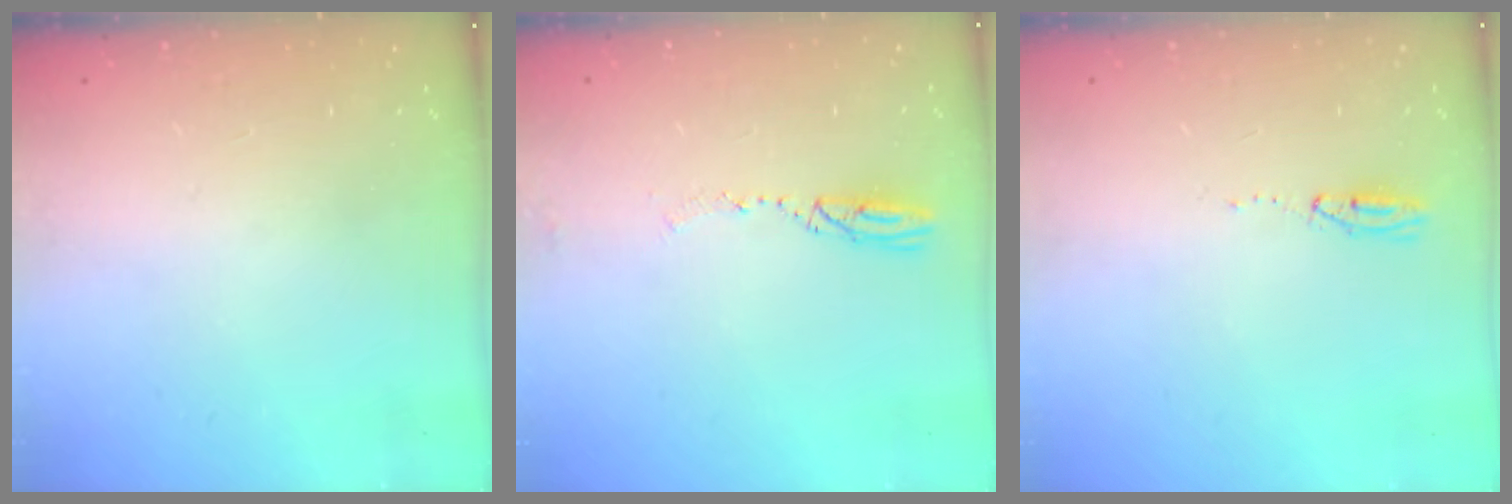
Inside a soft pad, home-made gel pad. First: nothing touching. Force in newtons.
{"total": 3.8, "press": 3.8, "slide": 0.6}
{"total": 3.5, "press": 3.1, "slide": 1.6}